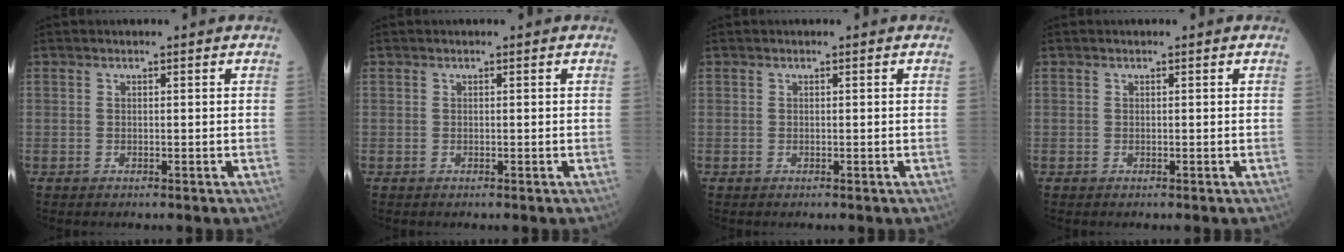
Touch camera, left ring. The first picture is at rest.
{"total": 0.0}
{"total": 0.0}
{"total": 0.0}